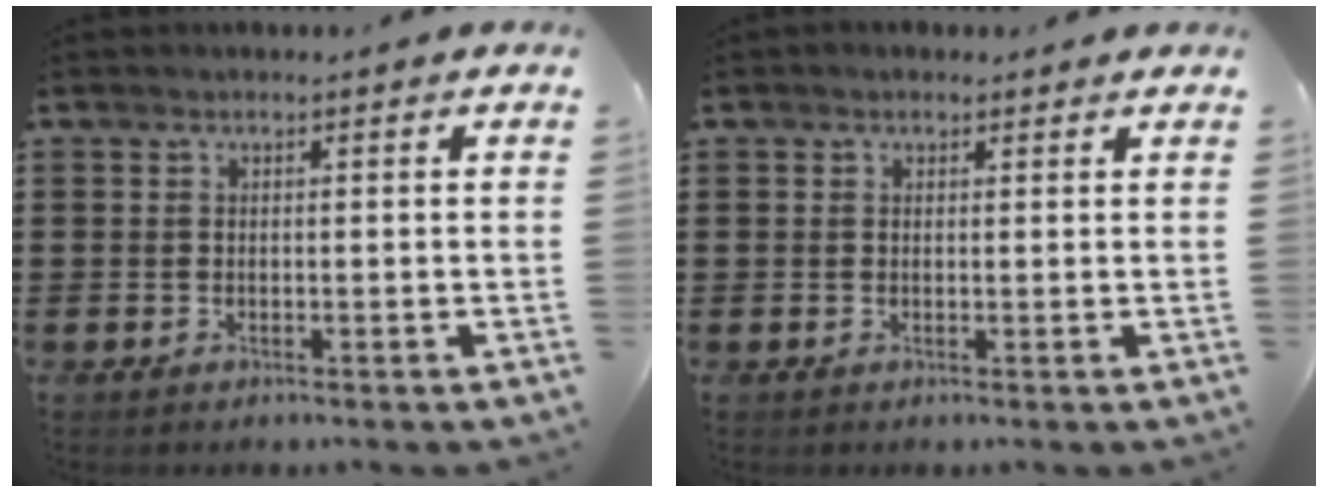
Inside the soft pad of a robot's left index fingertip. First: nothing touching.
{"total": 0.7, "force": [0.5, 0.4, 0.2], "torque": [-0.006, 0.004, 0.009]}